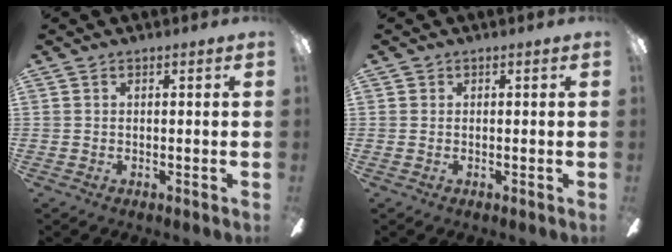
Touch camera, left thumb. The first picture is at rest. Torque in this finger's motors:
{"motor_torque": [0.00, 0.00, -0.04, 0.07, 0.00]}